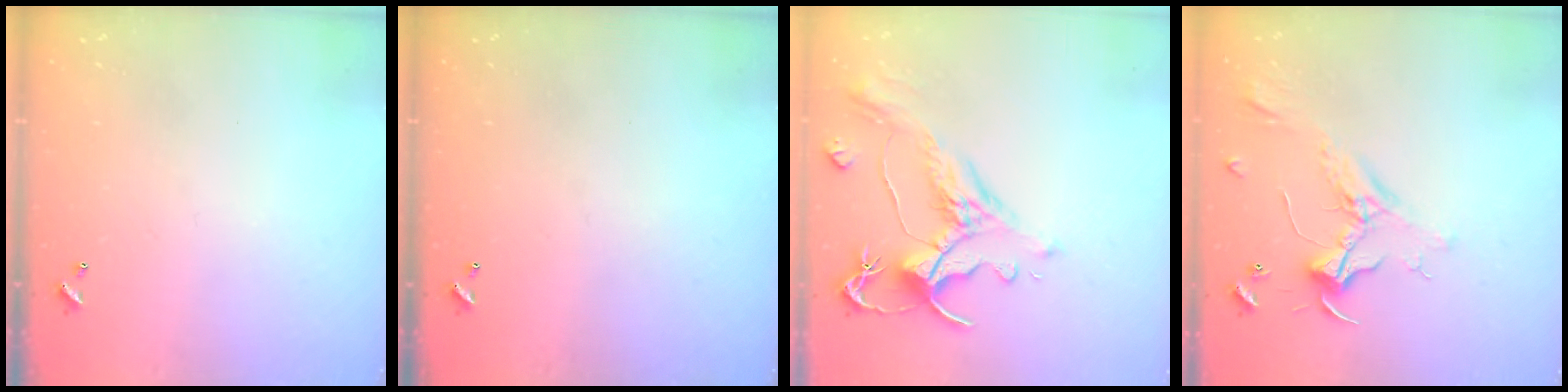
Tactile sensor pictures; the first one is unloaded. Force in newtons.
{"total": 0.0}
{"total": 1.6, "press": 0.4, "slide": 1.5}
{"total": 2.3, "press": 2.2, "slide": 0.8}